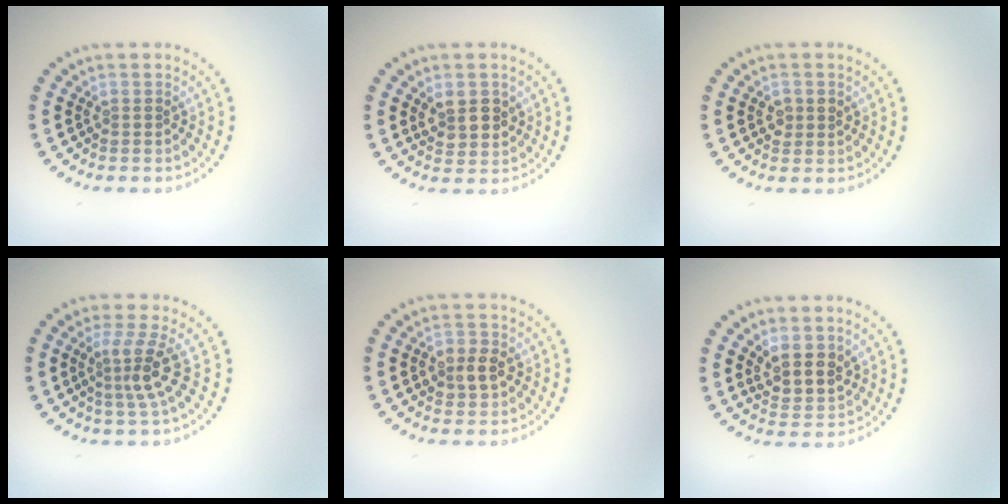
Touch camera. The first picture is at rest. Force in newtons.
{"total": 2.6, "press": 2.5, "slide": 0.8}
{"total": 1.5, "press": 1.5, "slide": 0.2}
{"total": 3.2, "press": 2.2, "slide": 2.4}
{"total": 2.8, "press": 2.8, "slide": 0.3}
{"total": 3.3, "press": 3.0, "slide": 1.3}